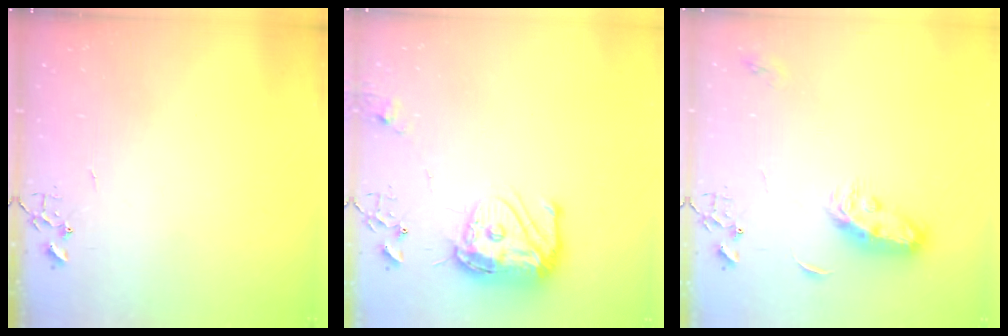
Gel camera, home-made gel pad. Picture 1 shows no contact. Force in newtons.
{"total": 16.6, "press": 16.5, "slide": 1.6}
{"total": 8.7, "press": 8.7, "slide": 0.4}